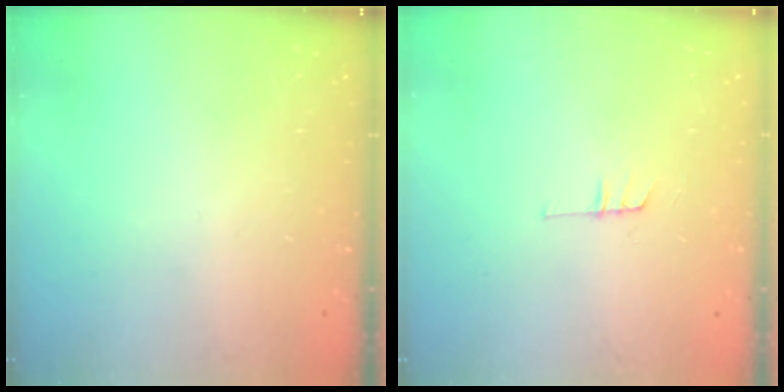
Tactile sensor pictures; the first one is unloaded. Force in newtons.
{"total": 3.7, "press": 3.7, "slide": 0.4}